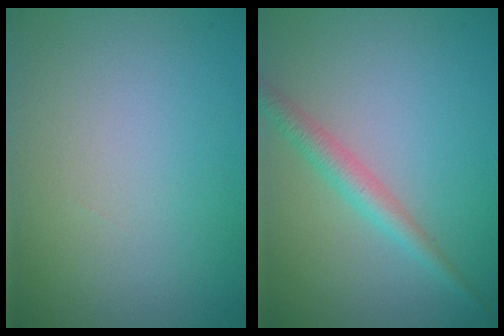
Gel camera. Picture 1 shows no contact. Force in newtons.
{"total": 2.4, "press": 2.4, "slide": 0.1}